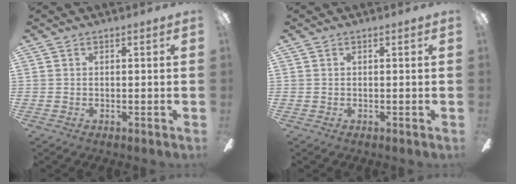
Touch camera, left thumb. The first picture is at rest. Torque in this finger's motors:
{"motor_torque": [0.00, 0.00, 0.00, 0.00, 0.00]}